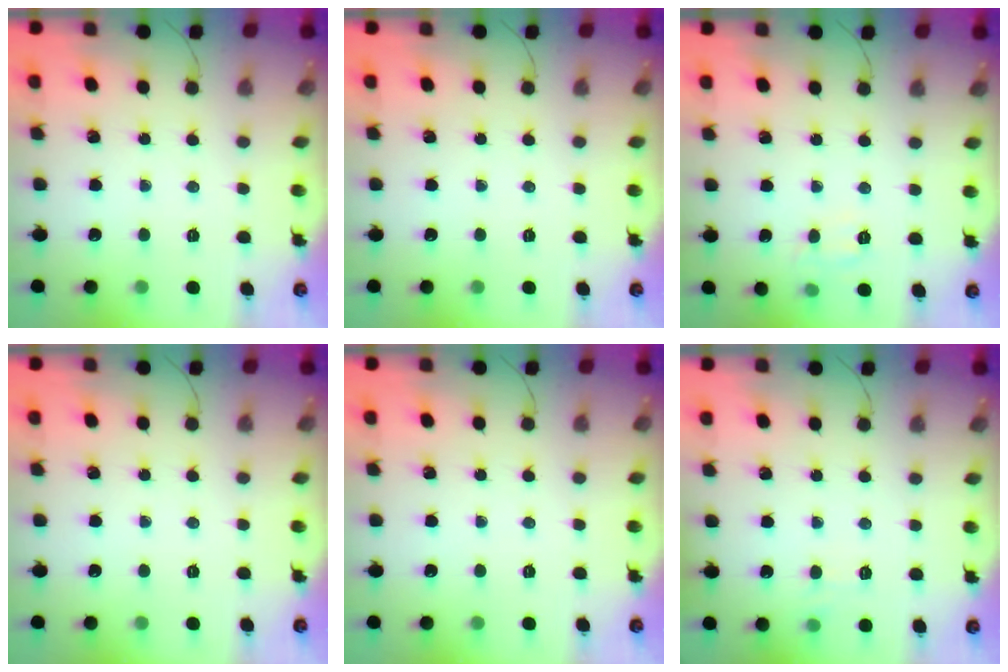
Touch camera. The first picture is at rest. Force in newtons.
{"total": 0.0}
{"total": 7.1, "press": 6.9, "slide": 1.7}
{"total": 0.0}
{"total": 0.0}
{"total": 6.5, "press": 6.3, "slide": 1.5}